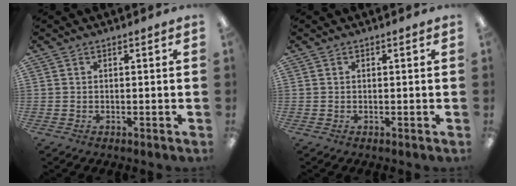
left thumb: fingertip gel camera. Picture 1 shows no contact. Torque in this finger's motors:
{"motor_torque": [-0.07, -0.02, -0.15, -0.05, 0.00]}